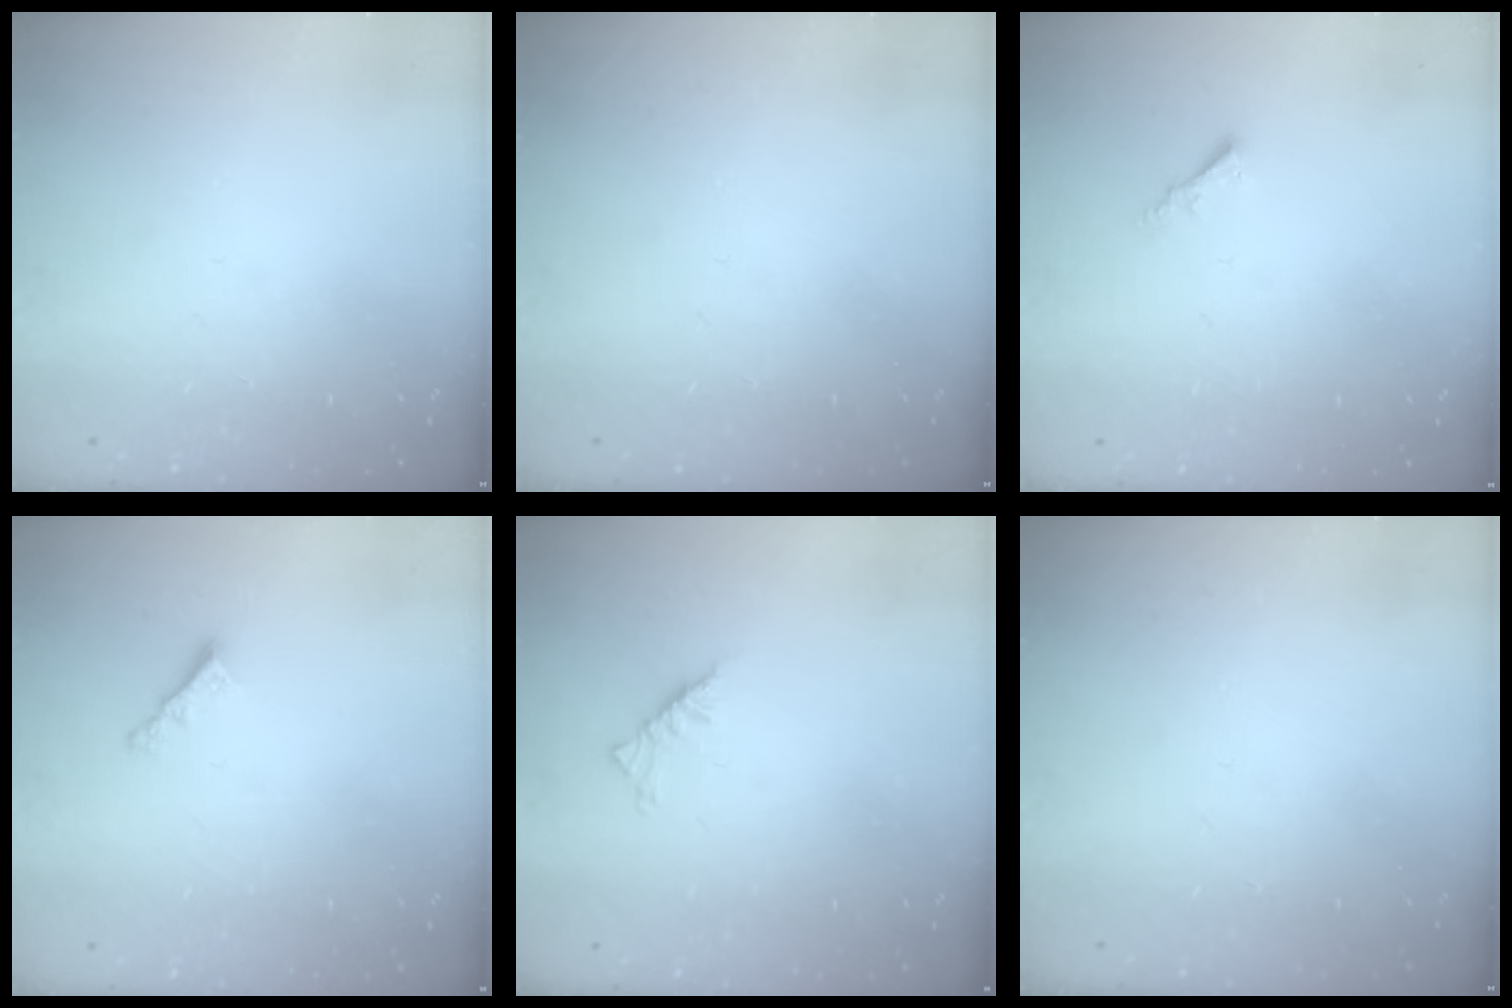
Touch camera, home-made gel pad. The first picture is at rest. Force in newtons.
{"total": 0.0}
{"total": 1.7, "press": 1.6, "slide": 0.4}
{"total": 3.5, "press": 3.5, "slide": 0.3}
{"total": 4.5, "press": 4.5, "slide": 0.7}
{"total": 0.0}